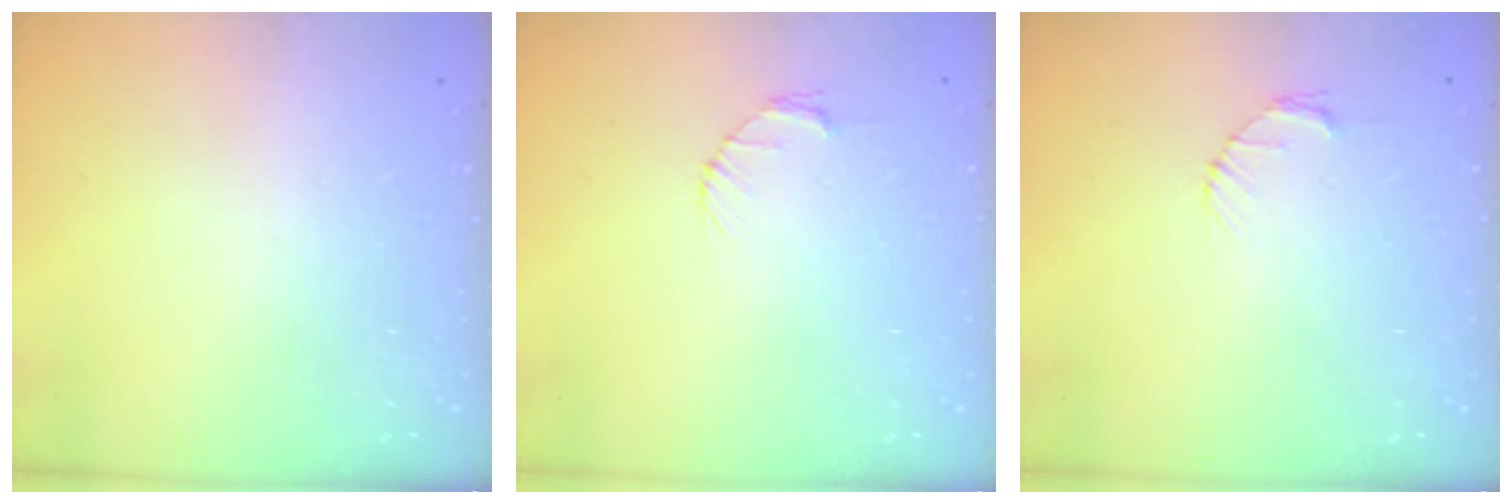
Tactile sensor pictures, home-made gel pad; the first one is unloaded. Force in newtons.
{"total": 2.7, "press": 2.7, "slide": 0.4}
{"total": 2.7, "press": 2.7, "slide": 0.4}